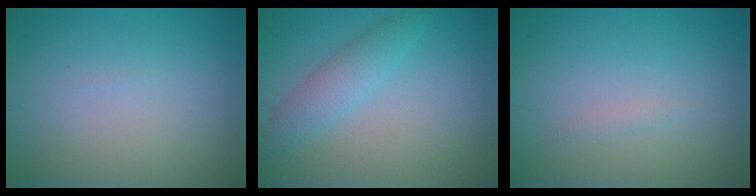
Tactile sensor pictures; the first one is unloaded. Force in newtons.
{"total": 2.8, "press": 2.8, "slide": 0.2}
{"total": 0.5, "press": 0.5, "slide": 0.1}